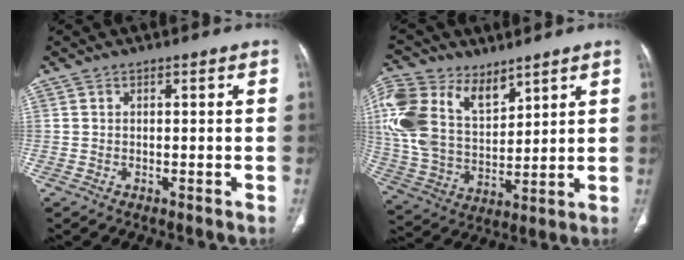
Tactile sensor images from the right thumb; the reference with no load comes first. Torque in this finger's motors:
{"motor_torque": [-0.01, 0.56, 0.91, 0.97, 0.49]}